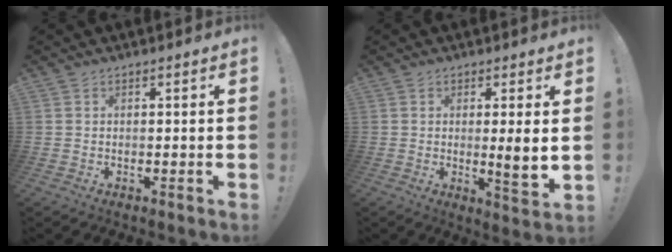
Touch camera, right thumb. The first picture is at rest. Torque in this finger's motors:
{"motor_torque": [0.22, -0.23, 0.23, 0.37, 0.20]}